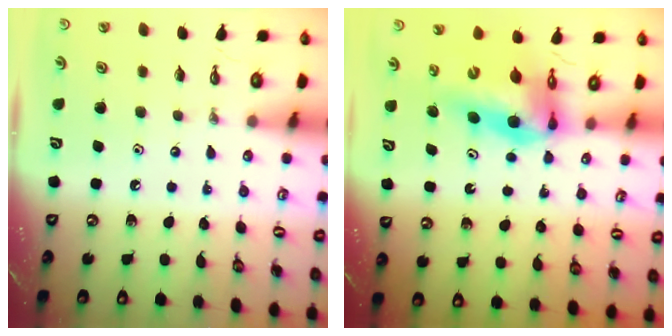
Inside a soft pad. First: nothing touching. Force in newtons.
{"total": 10.4, "press": 9.8, "slide": 3.4}